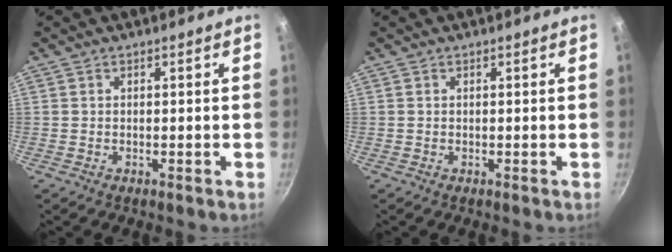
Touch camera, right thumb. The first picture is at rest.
{"total": 0.0}